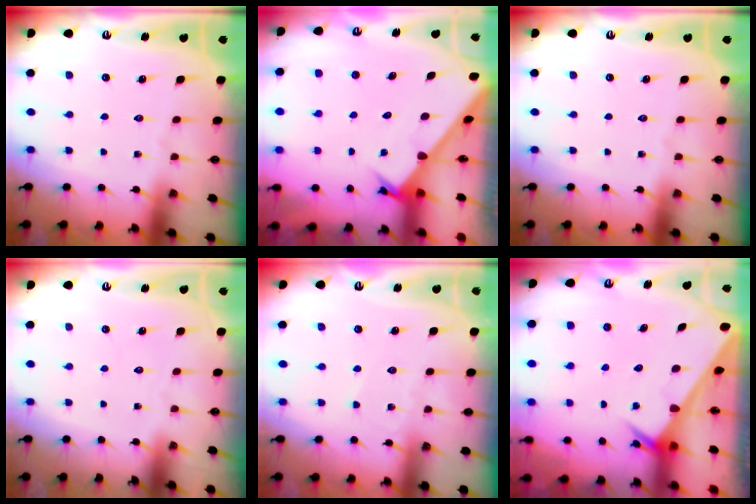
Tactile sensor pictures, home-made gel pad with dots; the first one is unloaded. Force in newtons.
{"total": 2.6, "press": 2.6, "slide": 0.3}
{"total": 0.0}
{"total": 1.8, "press": 1.7, "slide": 0.1}
{"total": 4.6, "press": 4.6, "slide": 0.4}
{"total": 2.3, "press": 2.3, "slide": 0.1}